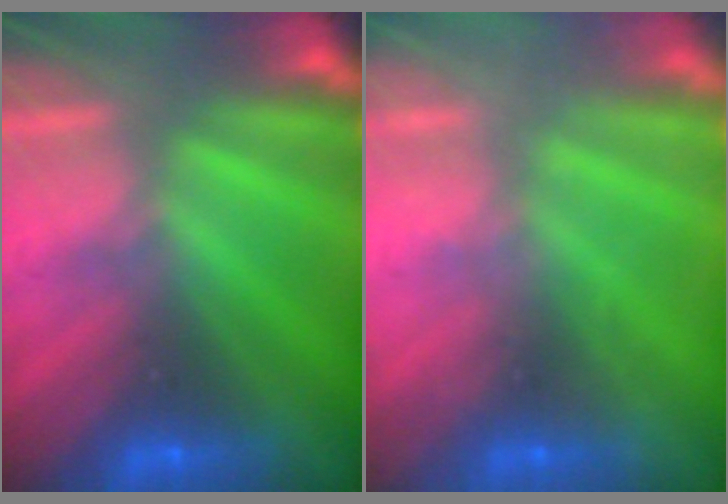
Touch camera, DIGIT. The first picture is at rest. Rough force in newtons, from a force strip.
{"total": 2.4}